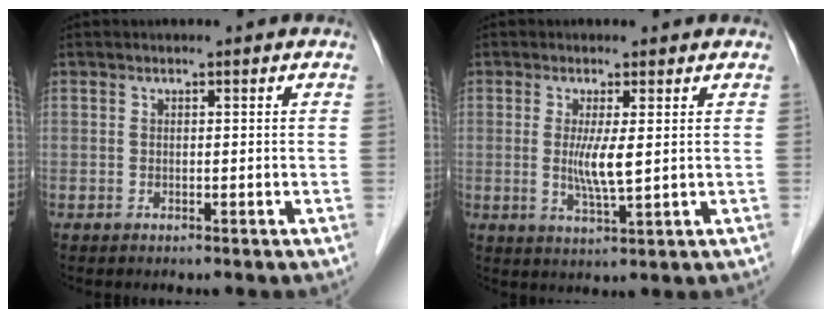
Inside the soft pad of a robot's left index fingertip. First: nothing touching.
{"total": 4.4, "force": [0.4, 0.1, 4.3], "torque": [-0.089, -0.012, 0.012]}